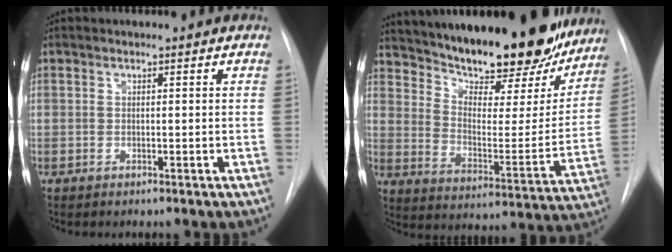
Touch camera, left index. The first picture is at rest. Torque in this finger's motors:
{"motor_torque": [0.57, -0.52, 0.68, 0.20]}